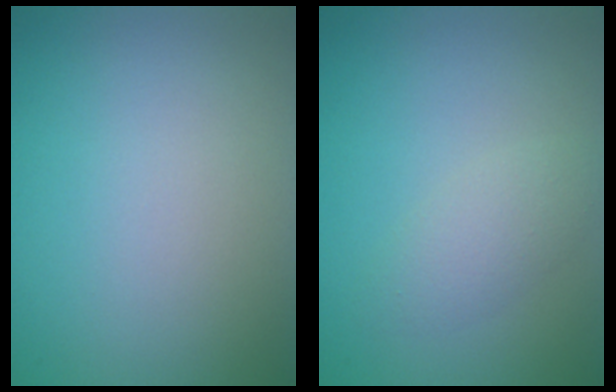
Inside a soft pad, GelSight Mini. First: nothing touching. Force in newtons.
{"total": 1.9, "press": 1.9, "slide": 0.1}